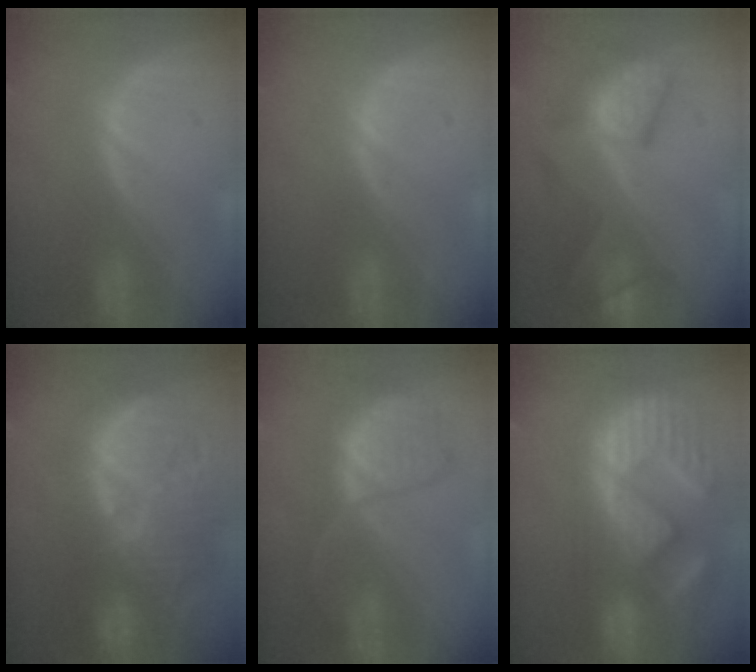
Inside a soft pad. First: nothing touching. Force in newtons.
{"total": 0.0}
{"total": 8.9, "press": 8.4, "slide": 2.9}
{"total": 14.8, "press": 13.2, "slide": 6.8}
{"total": 7.4, "press": 7.4, "slide": 0.2}
{"total": 14.4, "press": 12.2, "slide": 7.6}